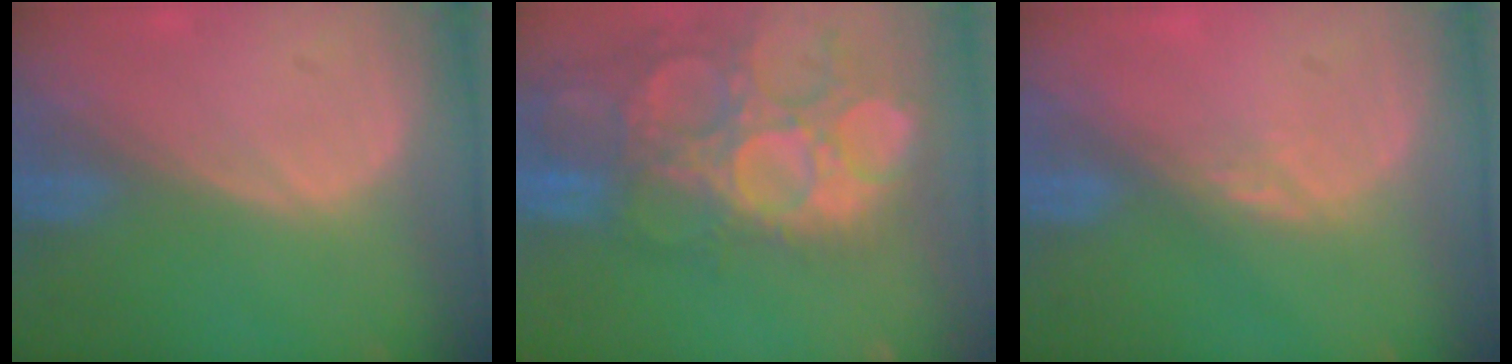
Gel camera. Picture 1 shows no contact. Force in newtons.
{"total": 15.1, "press": 12.6, "slide": 8.4}
{"total": 2.0, "press": 1.5, "slide": 1.3}